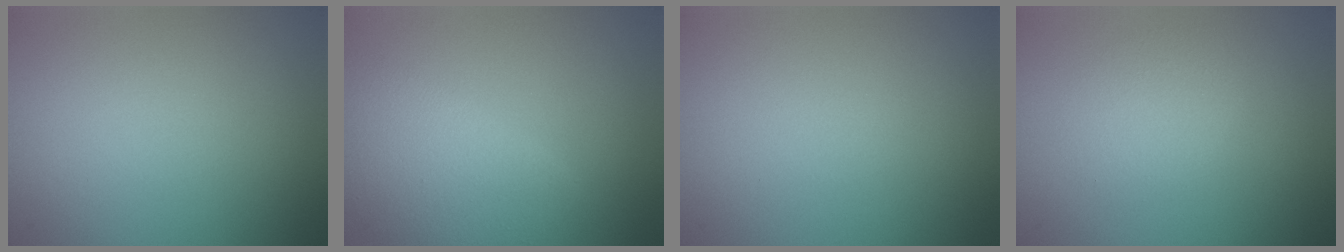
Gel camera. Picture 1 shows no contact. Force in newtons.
{"total": 5.0, "press": 5.0, "slide": 0.2}
{"total": 0.0}
{"total": 1.7, "press": 1.7, "slide": 0.0}